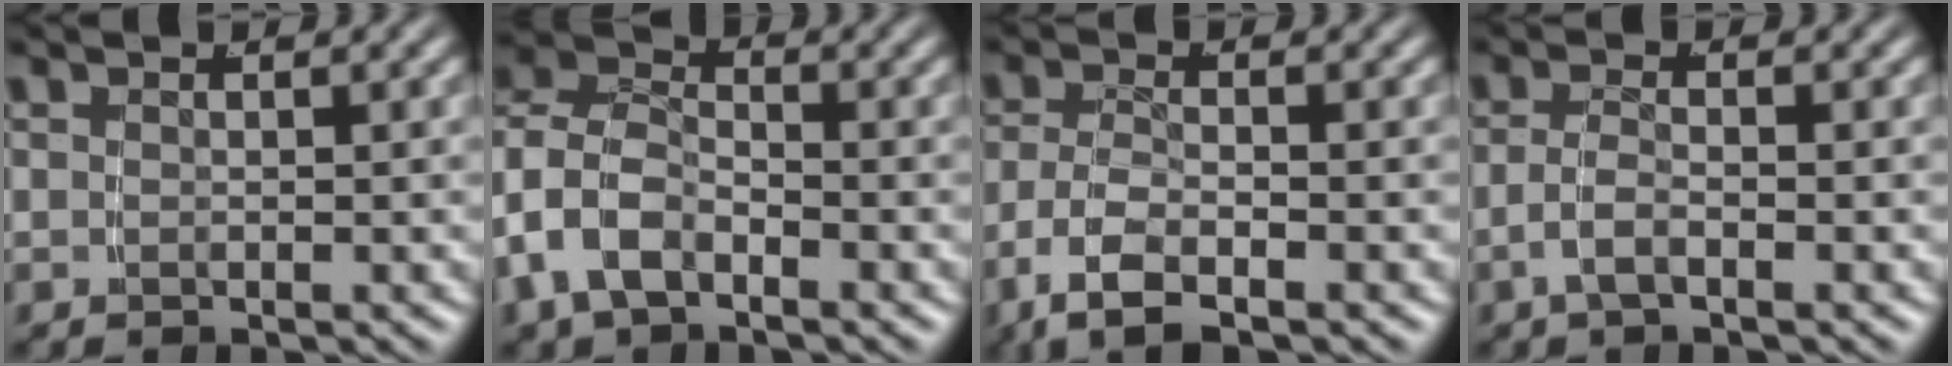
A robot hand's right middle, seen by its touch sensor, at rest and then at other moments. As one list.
[{"total": 8.6, "force": [-1.2, 7.5, 4.0], "torque": [-0.121, -0.022, -0.026]}, {"total": 4.9, "force": [-2.2, 2.6, 3.5], "torque": [-0.082, -0.019, -0.027]}, {"total": 2.1, "force": [-1.2, 0.5, 1.7], "torque": [-0.037, -0.007, -0.020]}]